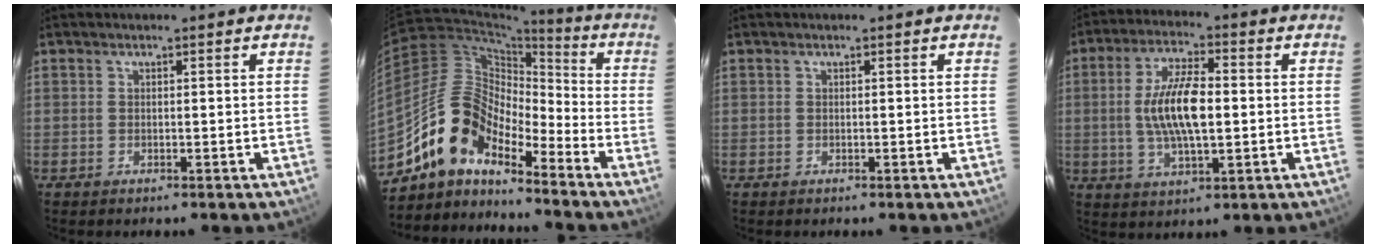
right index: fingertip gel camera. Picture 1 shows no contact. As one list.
[{"total": 12.7, "force": [-10.4, 4.7, 5.4], "torque": [-0.097, 0.024, -0.207]}, {"total": 0.0}, {"total": 11.4, "force": [0.0, 4.0, 10.7], "torque": [-0.209, 0.006, 0.002]}]